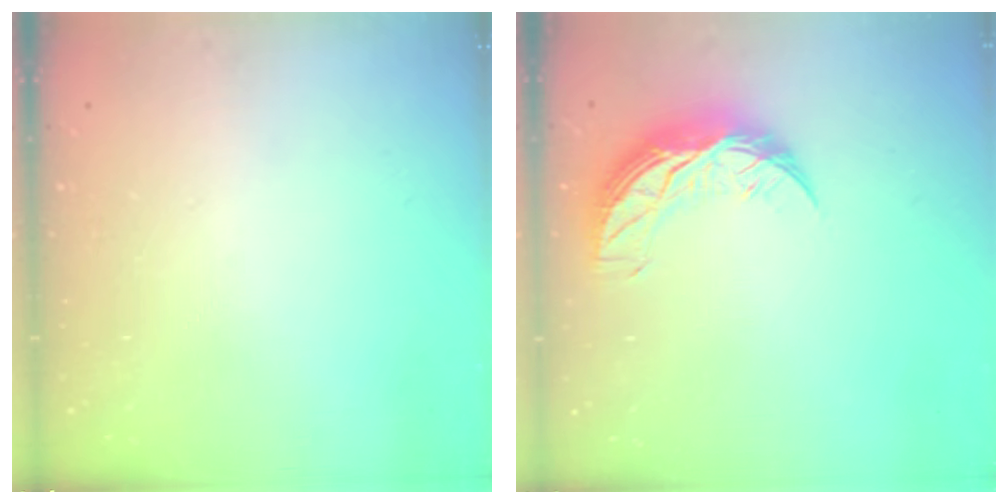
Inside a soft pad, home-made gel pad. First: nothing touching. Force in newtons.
{"total": 9.9, "press": 9.9, "slide": 0.5}